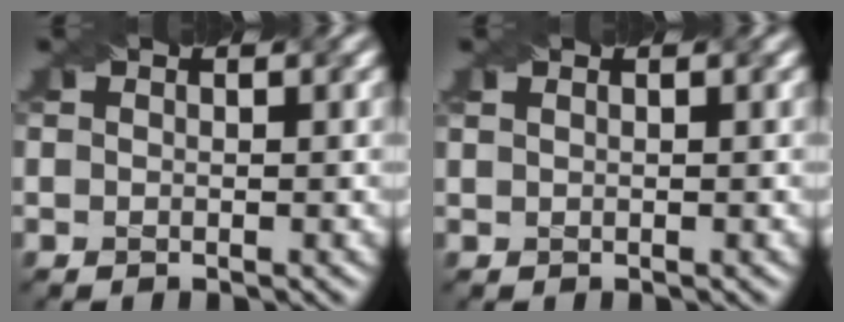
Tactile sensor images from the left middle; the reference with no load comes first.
{"total": 0.8, "force": [0.6, 0.2, 0.5], "torque": [-0.003, 0.002, -0.001]}